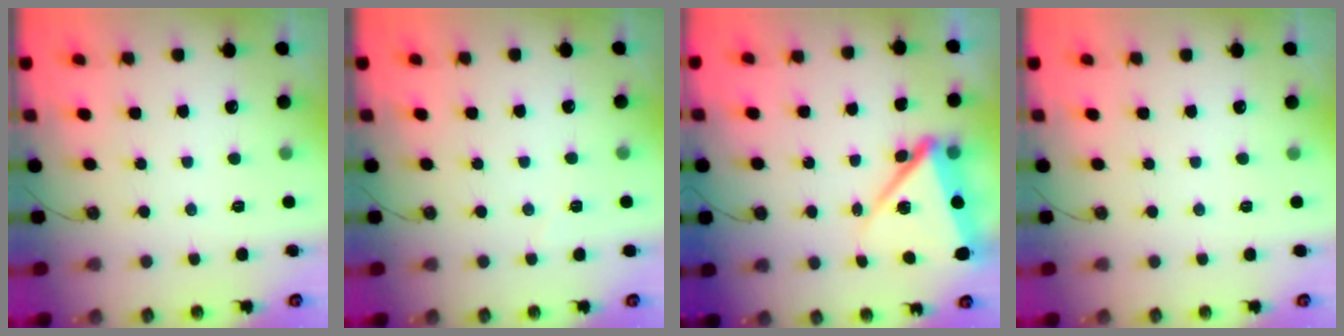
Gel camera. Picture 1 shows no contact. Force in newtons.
{"total": 2.1, "press": 1.9, "slide": 0.7}
{"total": 11.1, "press": 11.0, "slide": 1.5}
{"total": 0.0}